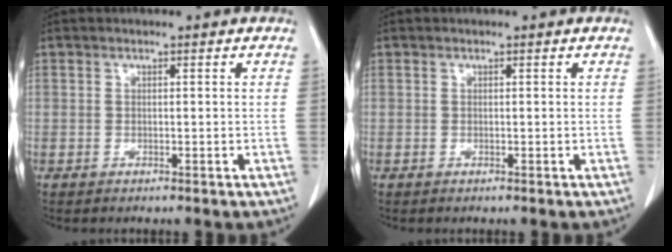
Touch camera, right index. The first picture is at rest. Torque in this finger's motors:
{"motor_torque": [0.11, 0.07, 0.01, 0.01]}